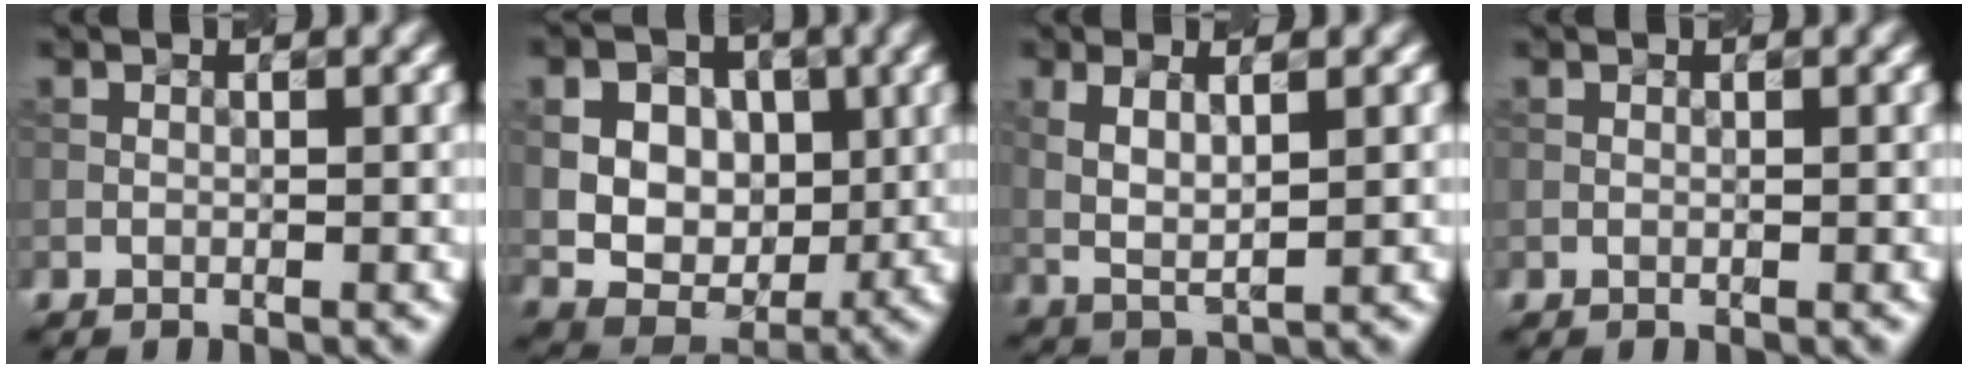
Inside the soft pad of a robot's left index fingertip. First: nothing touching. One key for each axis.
{"total": 12.4, "fx": 3.5, "fy": 9.9, "fz": 6.6, "tx": -0.119, "ty": 0.026, "tz": 0.064}
{"total": 3.2, "fx": 1.0, "fy": 1.0, "fz": 2.9, "tx": -0.062, "ty": -0.003, "tz": 0.024}
{"total": 0.0}